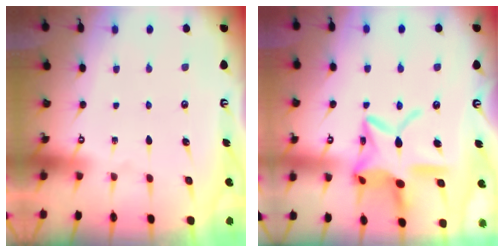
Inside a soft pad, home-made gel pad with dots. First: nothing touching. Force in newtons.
{"total": 17.8, "press": 17.7, "slide": 1.4}